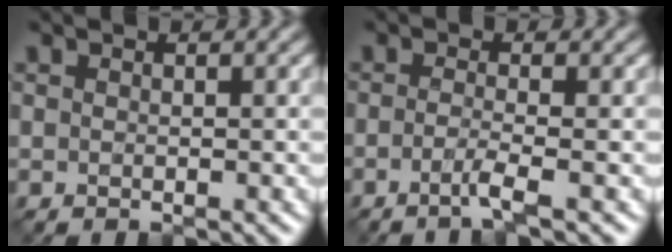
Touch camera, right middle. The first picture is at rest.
{"total": 2.2, "force": [-1.1, 0.3, 1.9], "torque": [-0.029, -0.004, -0.032]}